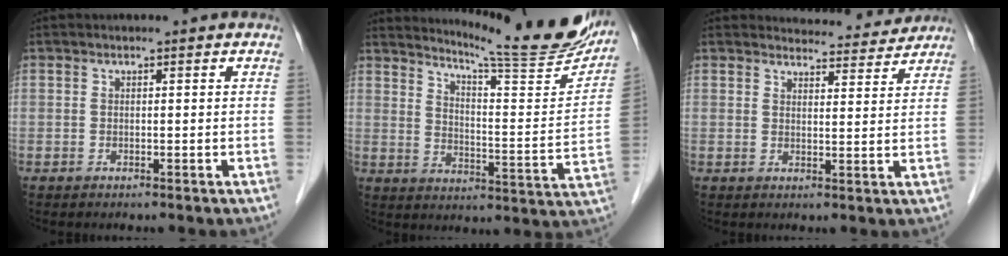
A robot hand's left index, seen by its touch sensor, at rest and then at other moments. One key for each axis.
{"total": 19.2, "fx": 17.7, "fy": 0.4, "fz": 7.3, "tx": -0.112, "ty": -0.081, "tz": 0.228}
{"total": 6.7, "fx": 6.6, "fy": 1.0, "fz": 0.0, "tx": 0.005, "ty": -0.004, "tz": 0.075}